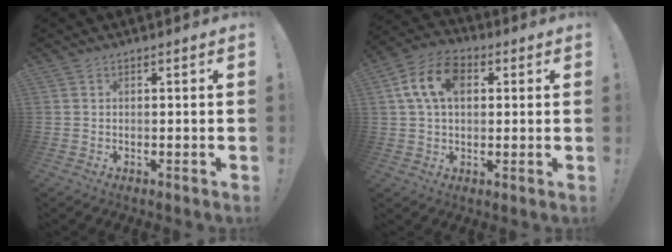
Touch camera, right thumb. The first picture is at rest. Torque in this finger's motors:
{"motor_torque": [0.25, 0.25, 0.09, 0.08, 0.05]}